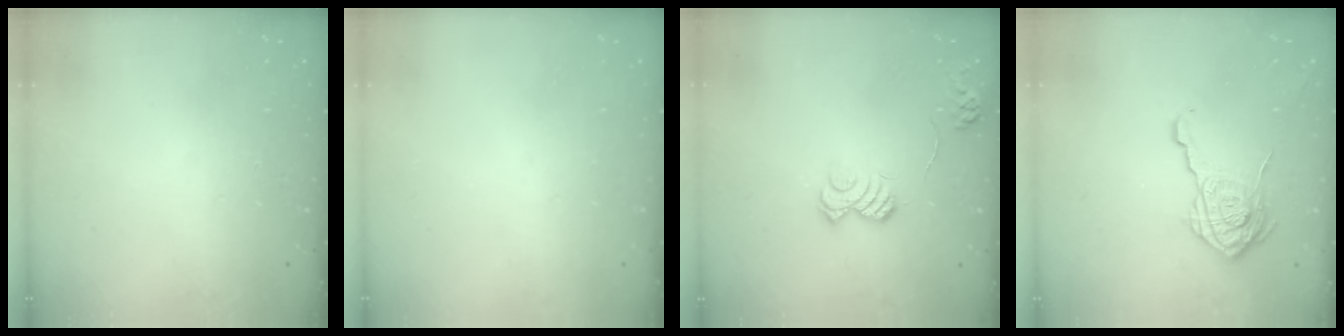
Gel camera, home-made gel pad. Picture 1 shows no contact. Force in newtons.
{"total": 0.0}
{"total": 9.8, "press": 9.7, "slide": 0.7}
{"total": 18.1, "press": 18.1, "slide": 0.8}